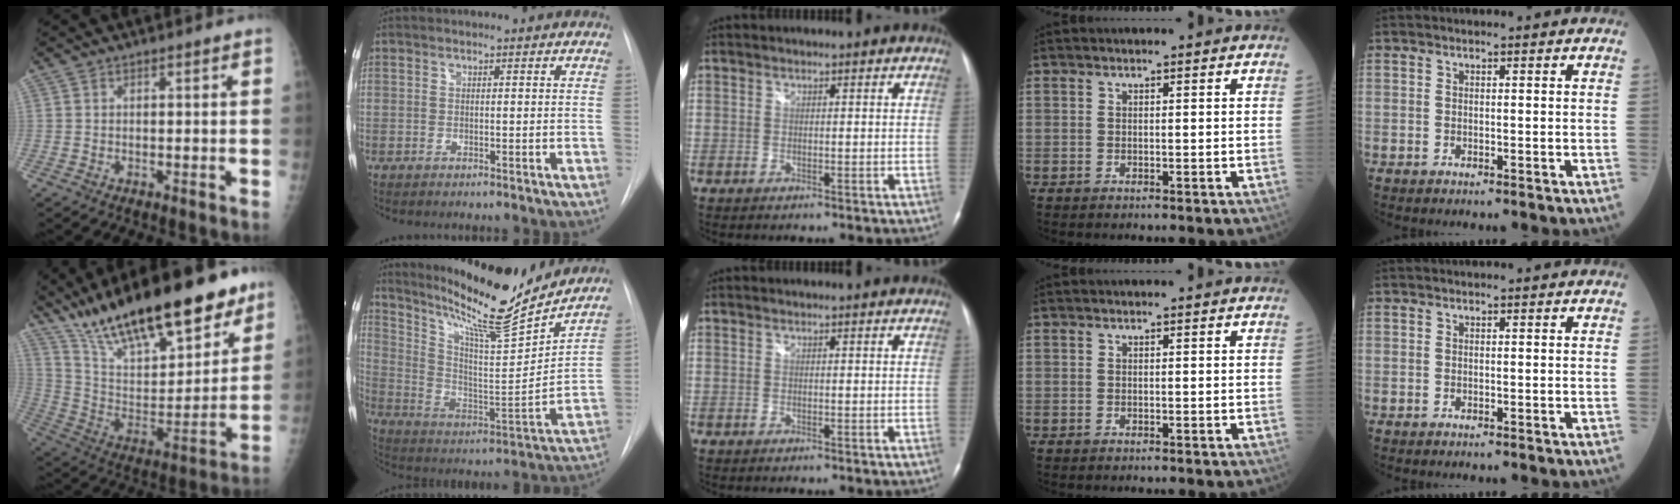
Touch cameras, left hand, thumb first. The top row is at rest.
{"thumb": {"total": 30.0, "force": [21.0, 10.5, 18.7], "torque": [-0.278, -0.054, 0.349]}, "index": {"total": 20.7, "force": [18.4, 0.9, 9.4], "torque": [-0.167, -0.041, 0.291]}}